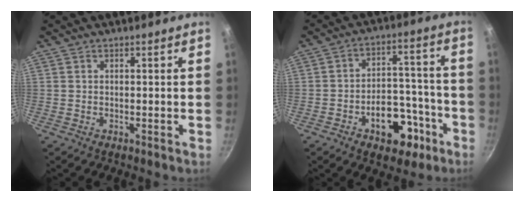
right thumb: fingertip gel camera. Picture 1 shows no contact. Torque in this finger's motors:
{"motor_torque": [1.50, 1.24, 0.92, -0.64, 0.18]}